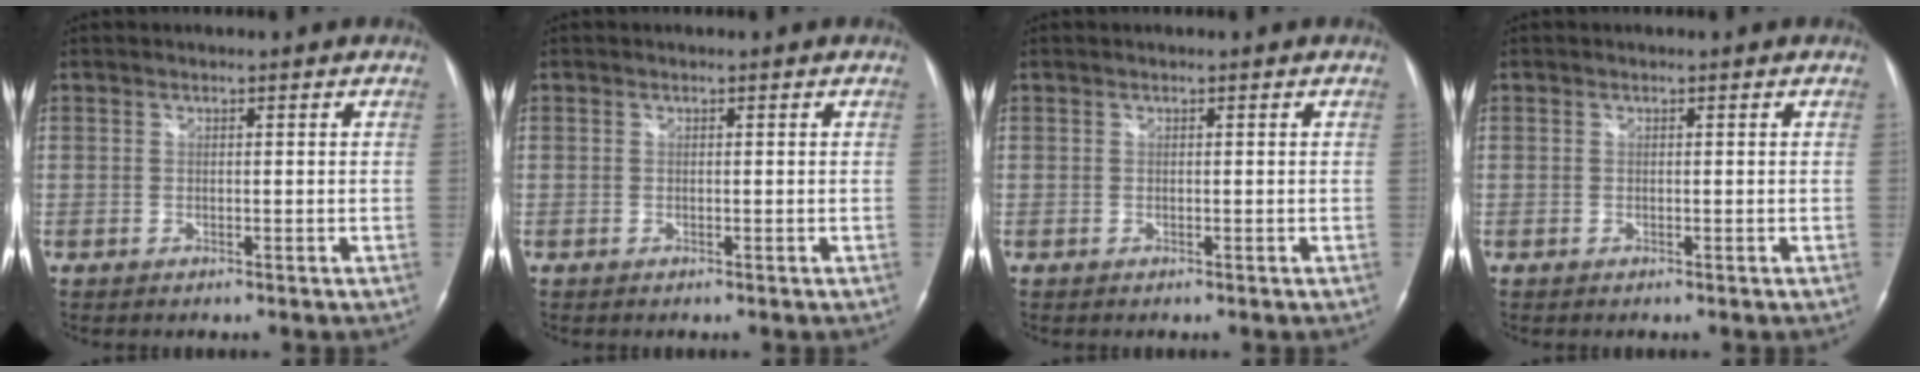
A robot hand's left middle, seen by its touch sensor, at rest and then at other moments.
{"total": 0.0}
{"total": 0.0}
{"total": 0.0}